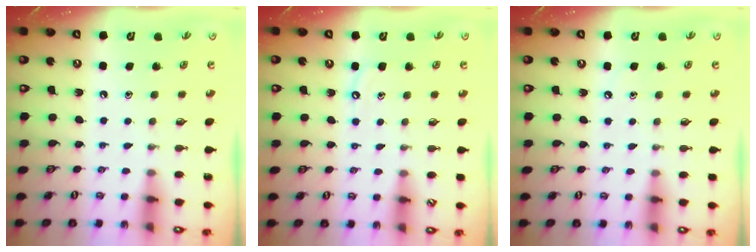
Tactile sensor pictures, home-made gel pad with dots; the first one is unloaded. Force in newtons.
{"total": 4.5, "press": 4.4, "slide": 0.6}
{"total": 2.6, "press": 2.6, "slide": 0.4}